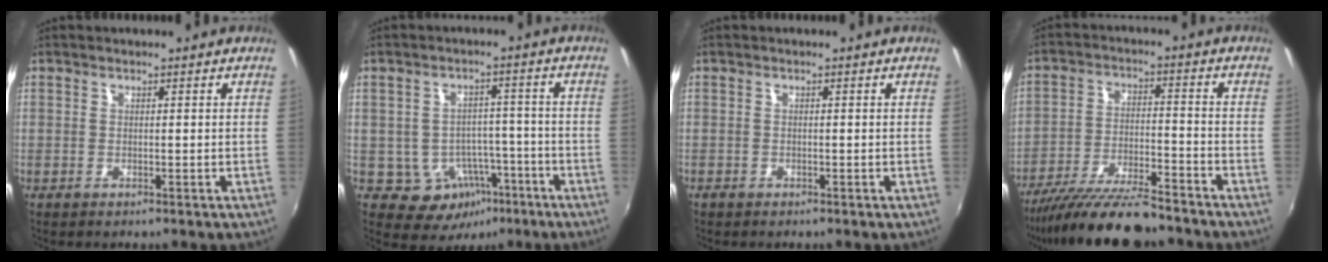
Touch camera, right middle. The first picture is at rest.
{"total": 8.4, "force": [-4.1, 6.8, 2.7], "torque": [-0.048, 0.024, -0.033]}
{"total": 0.8, "force": [-0.7, 0.5, 0.1], "torque": [-0.004, -0.001, -0.014]}
{"total": 15.4, "force": [-13.4, 2.3, 7.2], "torque": [-0.153, -0.032, -0.225]}